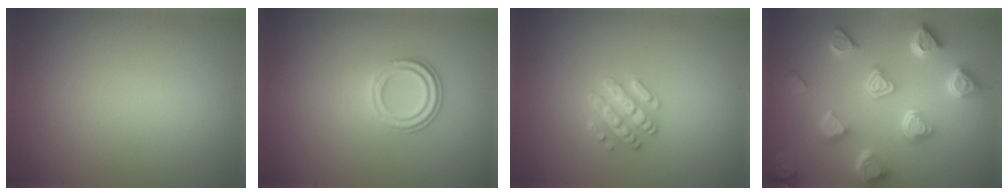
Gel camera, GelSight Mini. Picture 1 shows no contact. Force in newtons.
{"total": 2.3, "press": 2.1, "slide": 1.0}
{"total": 2.5, "press": 2.5, "slide": 0.4}
{"total": 6.9, "press": 5.6, "slide": 4.0}